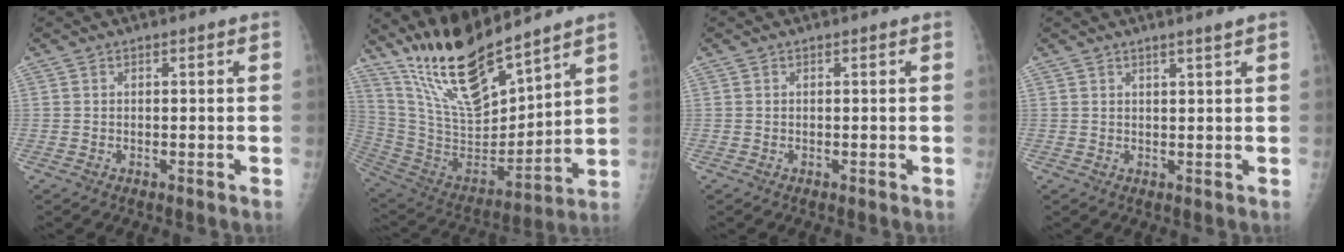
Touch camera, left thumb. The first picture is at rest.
{"total": 19.6, "force": [15.8, 5.1, 10.4], "torque": [-0.153, -0.096, 0.307]}
{"total": 0.0}
{"total": 1.9, "force": [1.4, -0.4, 1.2], "torque": [-0.018, -0.012, 0.024]}